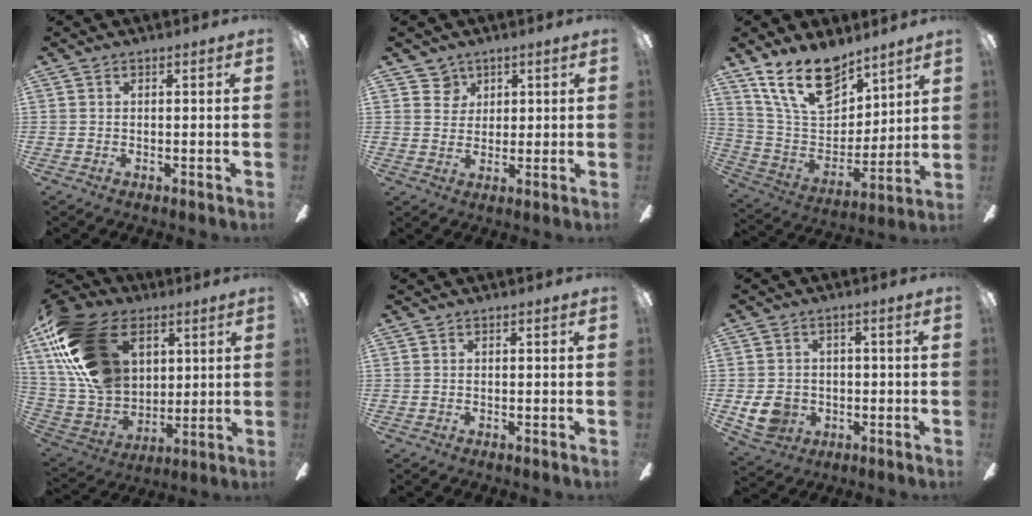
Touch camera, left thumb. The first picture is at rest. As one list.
[{"total": 4.3, "force": [2.7, 3.4, 0.1], "torque": [-0.003, -0.003, 0.046]}, {"total": 19.0, "force": [13.0, 9.9, 9.7], "torque": [-0.187, -0.067, 0.240]}, {"total": 24.7, "force": [10.0, 16.4, 15.4], "torque": [-0.332, -0.023, 0.186]}, {"total": 0.0}, {"total": 7.6, "force": [-1.3, 6.7, 3.5], "torque": [-0.082, 0.009, -0.025]}]